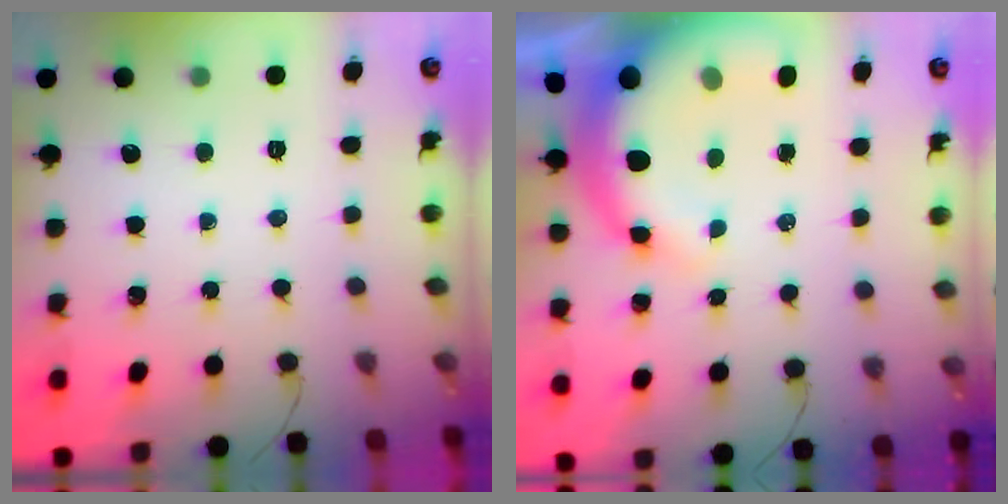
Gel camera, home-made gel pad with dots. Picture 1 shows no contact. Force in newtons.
{"total": 13.9, "press": 13.7, "slide": 2.7}